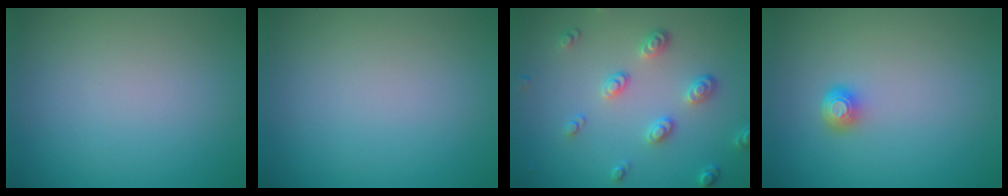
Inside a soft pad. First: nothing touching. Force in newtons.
{"total": 0.0}
{"total": 3.4, "press": 2.8, "slide": 1.9}
{"total": 1.5, "press": 1.1, "slide": 1.1}